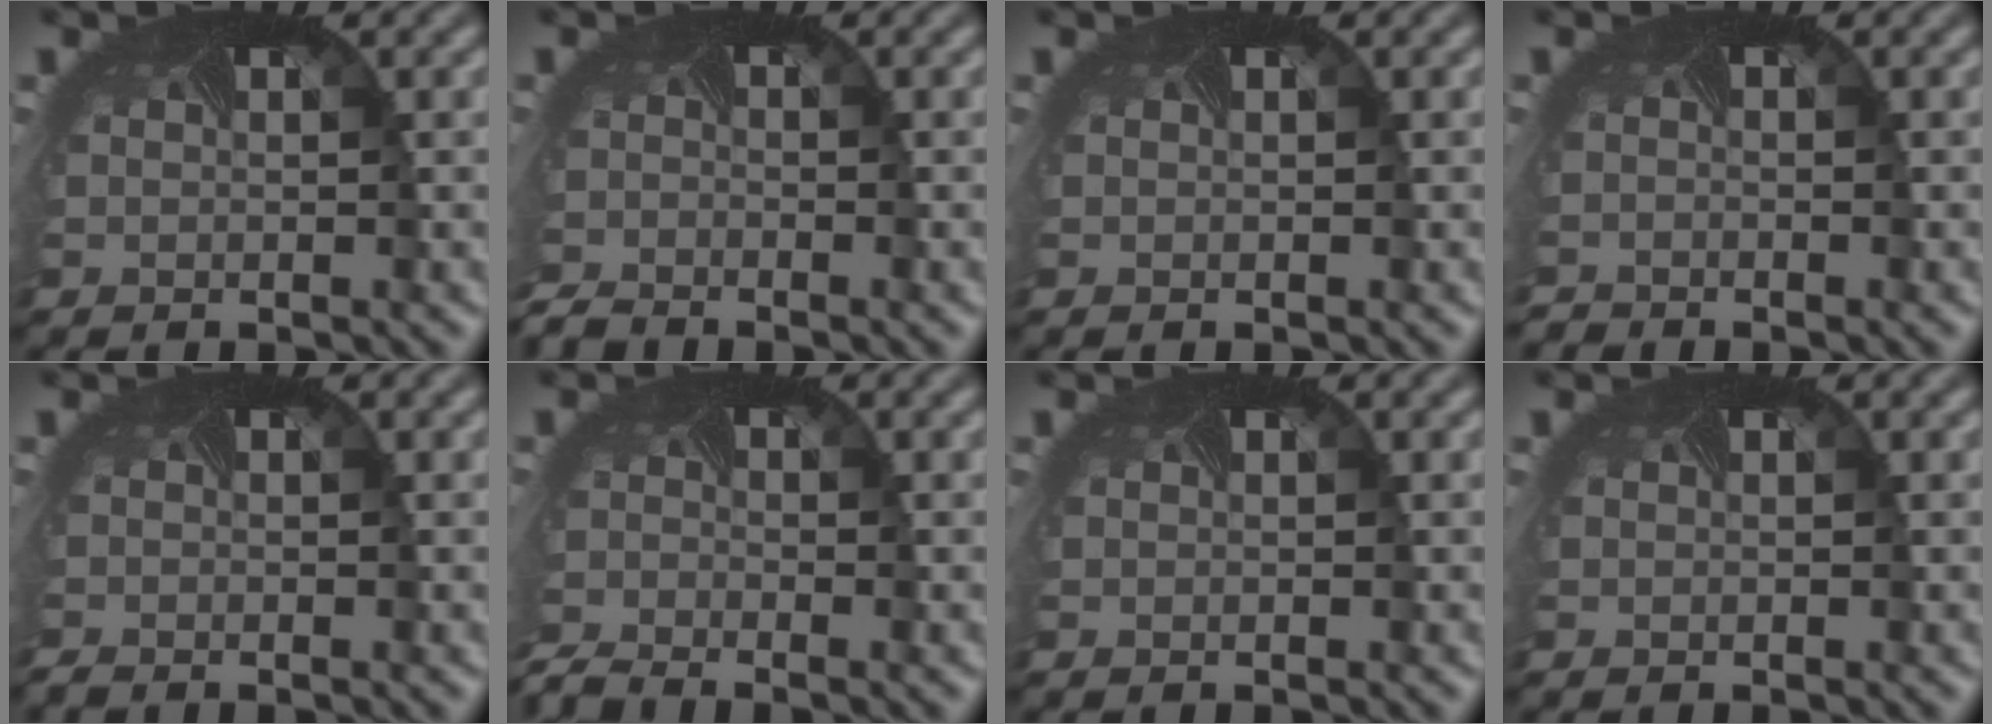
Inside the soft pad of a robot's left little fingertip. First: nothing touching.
{"total": 2.4, "force": [-2.4, -0.2, -0.2], "torque": [-0.009, -0.020, -0.053]}
{"total": 0.0}
{"total": 1.3, "force": [-1.2, -0.3, -0.6], "torque": [0.002, -0.013, -0.025]}
{"total": 1.0, "force": [-1.0, -0.2, 0.1], "torque": [-0.011, -0.010, -0.020]}
{"total": 3.1, "force": [-3.0, 0.1, 0.5], "torque": [-0.020, -0.024, -0.066]}
{"total": 0.0}
{"total": 0.0}